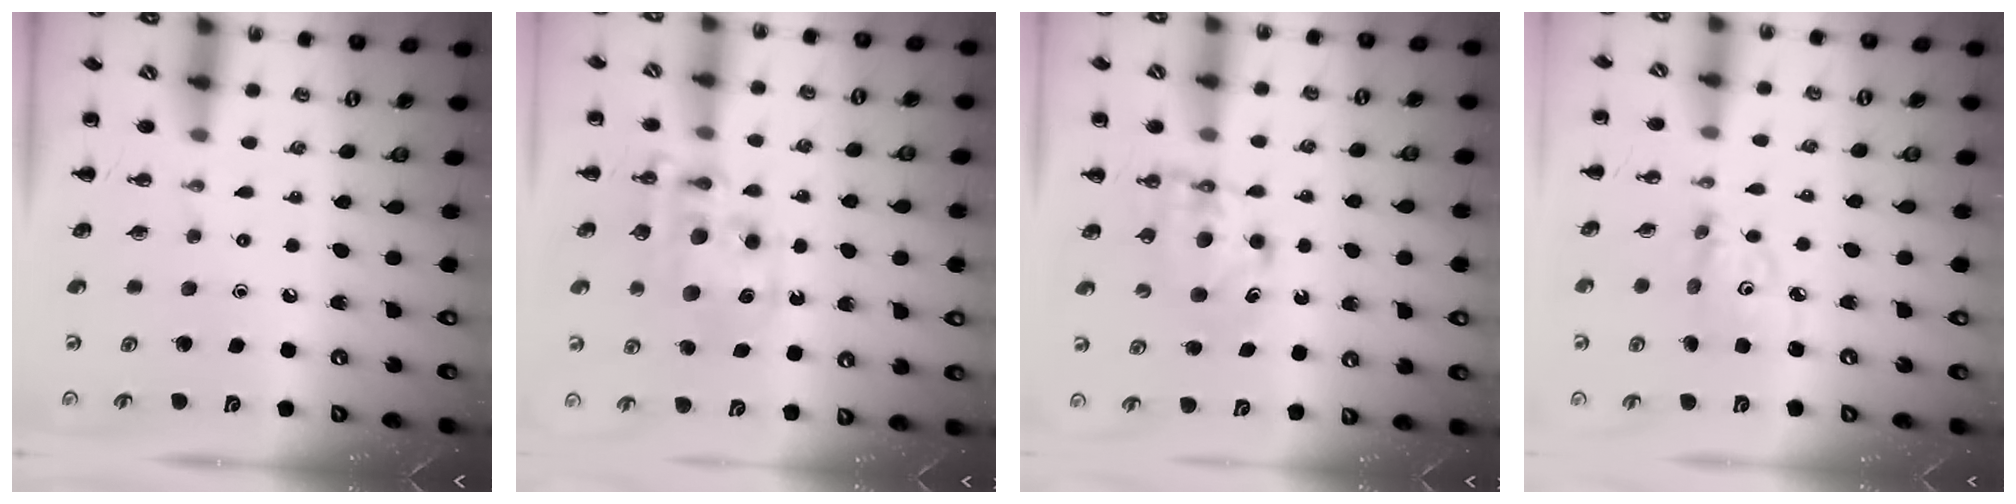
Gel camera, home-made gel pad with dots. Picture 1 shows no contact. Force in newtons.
{"total": 11.4, "press": 11.0, "slide": 3.1}
{"total": 6.0, "press": 5.9, "slide": 0.7}
{"total": 4.8, "press": 4.8, "slide": 0.3}